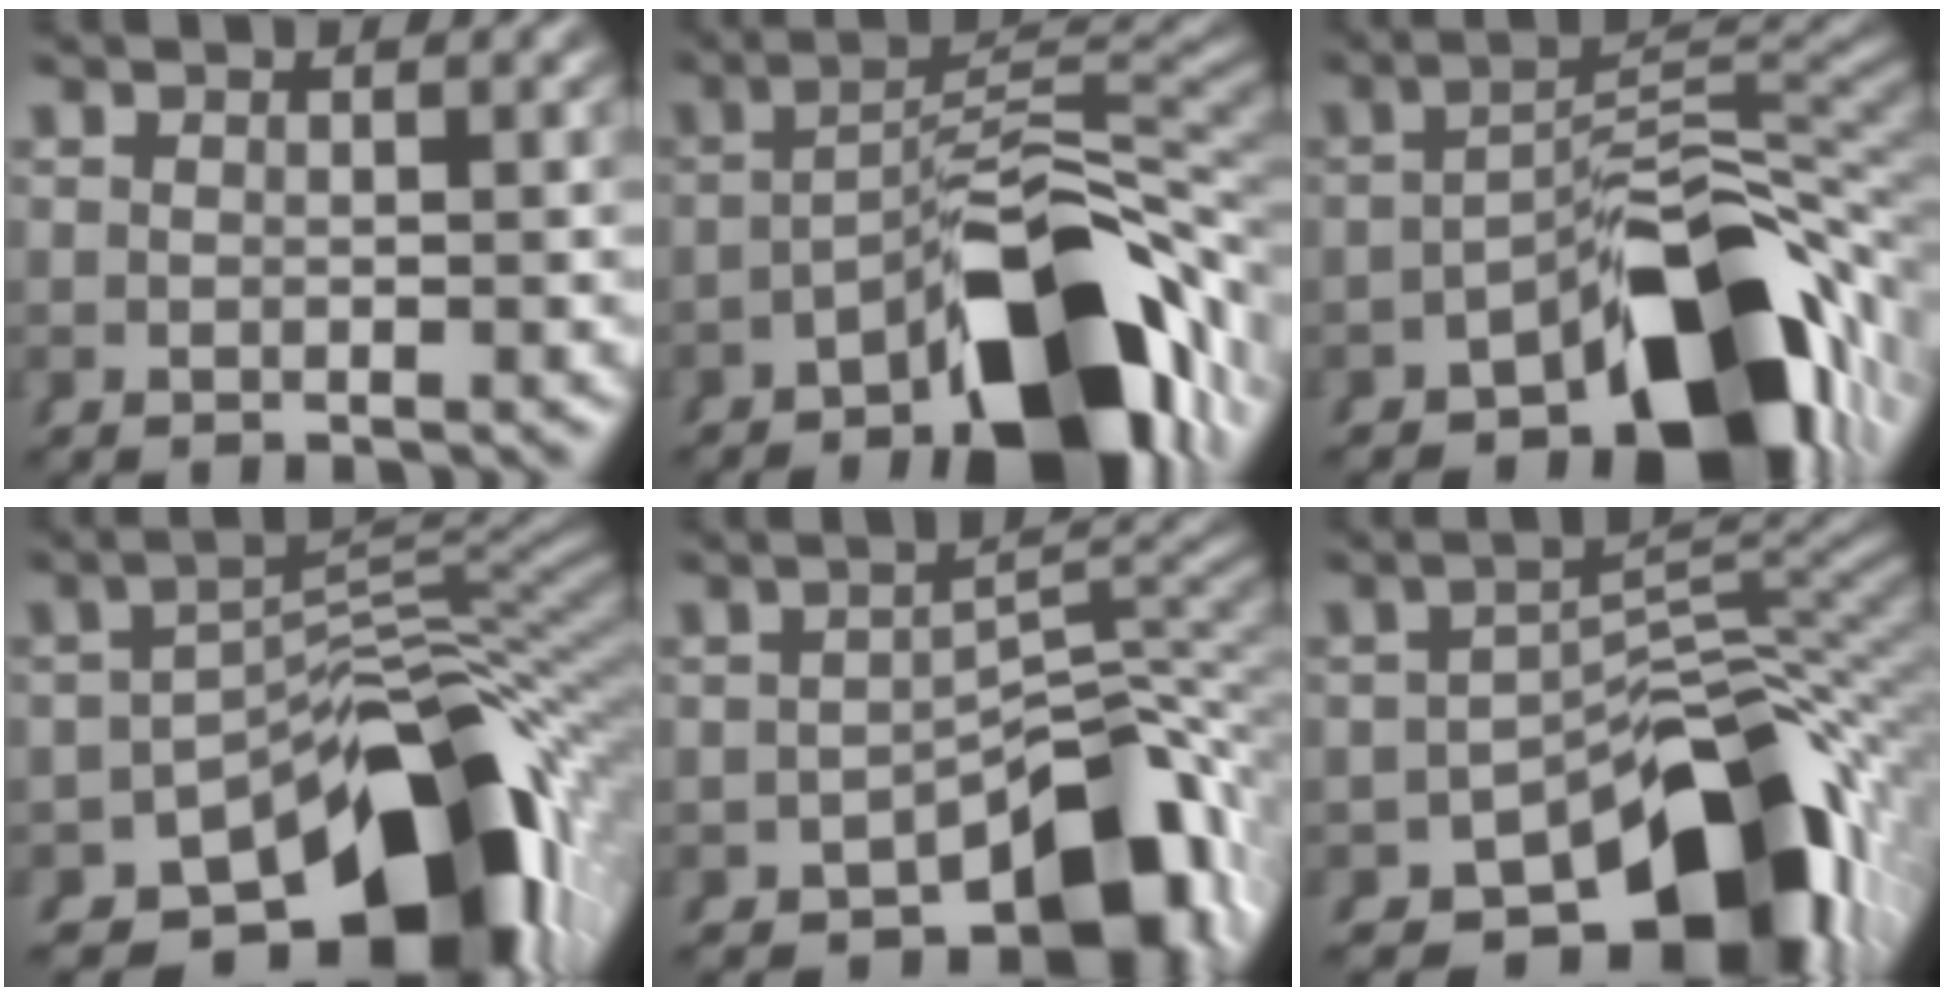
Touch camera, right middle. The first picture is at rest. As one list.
[{"total": 10.9, "force": [-4.9, 4.3, 8.7], "torque": [-0.106, -0.006, -0.067]}, {"total": 10.9, "force": [-5.9, 4.0, 8.2], "torque": [-0.089, -0.002, -0.082]}, {"total": 16.3, "force": [-9.3, 7.6, 10.9], "torque": [-0.127, -0.008, -0.130]}, {"total": 9.4, "force": [-5.7, 4.3, 6.1], "torque": [-0.047, -0.002, -0.081]}, {"total": 14.5, "force": [-9.0, 6.7, 9.2], "torque": [-0.102, -0.010, -0.125]}]